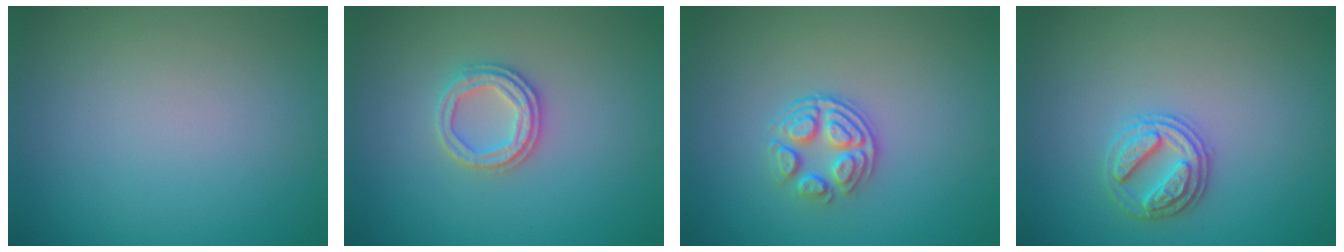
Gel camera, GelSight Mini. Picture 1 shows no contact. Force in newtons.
{"total": 2.5, "press": 2.4, "slide": 0.6}
{"total": 3.1, "press": 2.5, "slide": 1.8}
{"total": 2.6, "press": 2.6, "slide": 0.5}